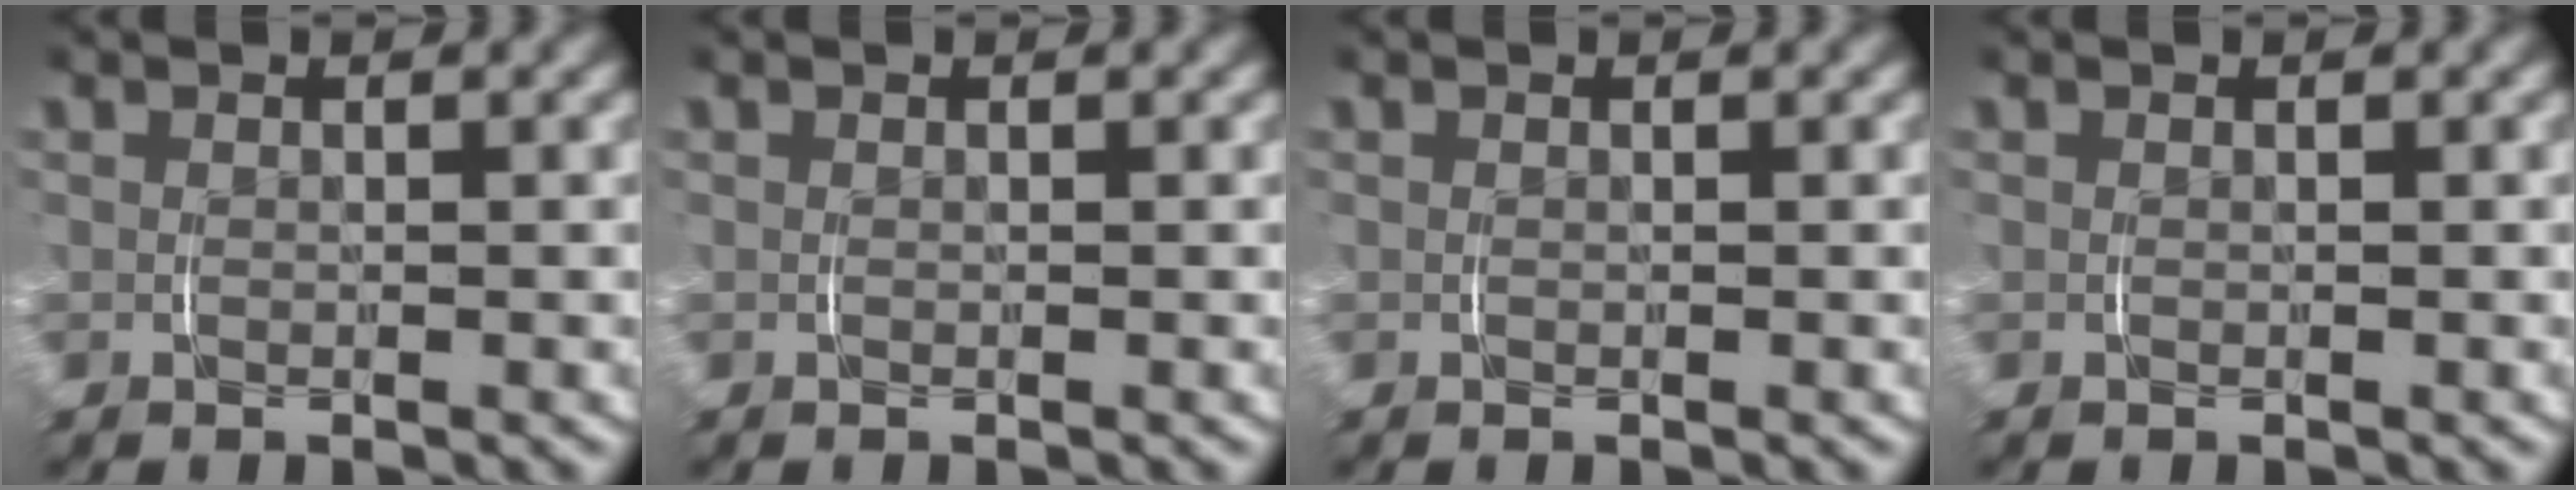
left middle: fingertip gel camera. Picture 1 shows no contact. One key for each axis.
{"total": 0.0}
{"total": 0.0}
{"total": 0.0}